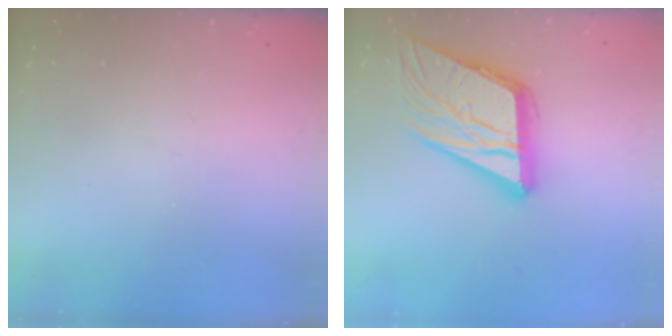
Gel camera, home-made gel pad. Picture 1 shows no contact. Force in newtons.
{"total": 20.0, "press": 19.7, "slide": 3.6}